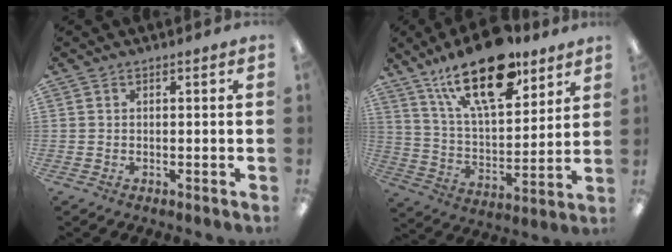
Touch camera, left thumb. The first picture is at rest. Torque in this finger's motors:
{"motor_torque": [0.43, 0.47, 1.63, -1.14, 0.18]}